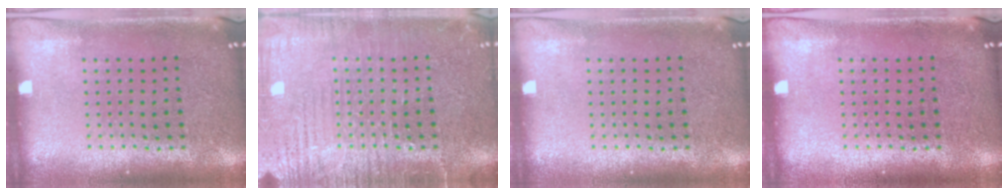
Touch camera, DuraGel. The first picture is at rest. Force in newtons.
{"total": 4.6, "press": 4.5, "slide": 0.5}
{"total": 0.0}
{"total": 0.0}